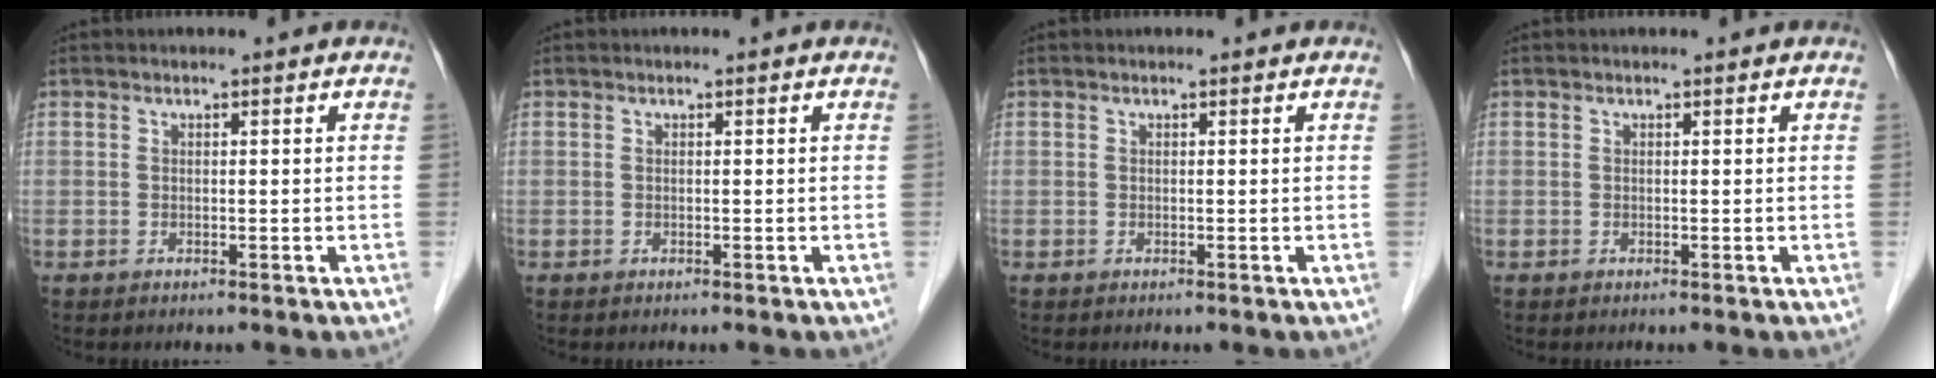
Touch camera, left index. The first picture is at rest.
{"total": 0.0}
{"total": 0.0}
{"total": 0.0}